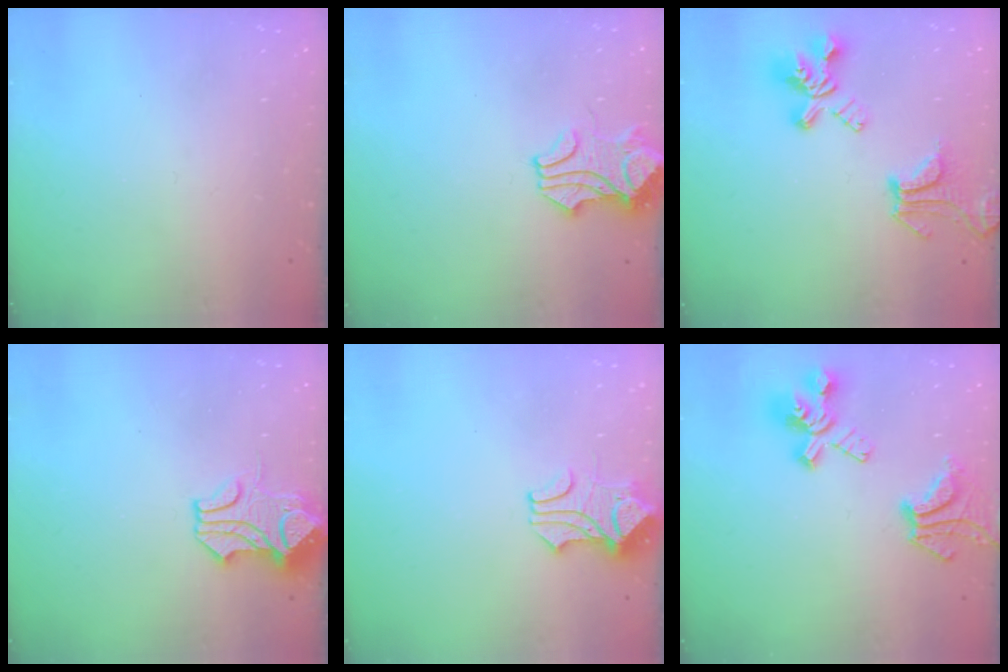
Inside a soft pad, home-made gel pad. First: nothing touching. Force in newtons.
{"total": 1.4, "press": 1.4, "slide": 0.3}
{"total": 9.1, "press": 8.9, "slide": 2.1}
{"total": 1.6, "press": 0.9, "slide": 1.3}
{"total": 1.6, "press": 1.2, "slide": 1.0}
{"total": 8.7, "press": 8.3, "slide": 2.6}